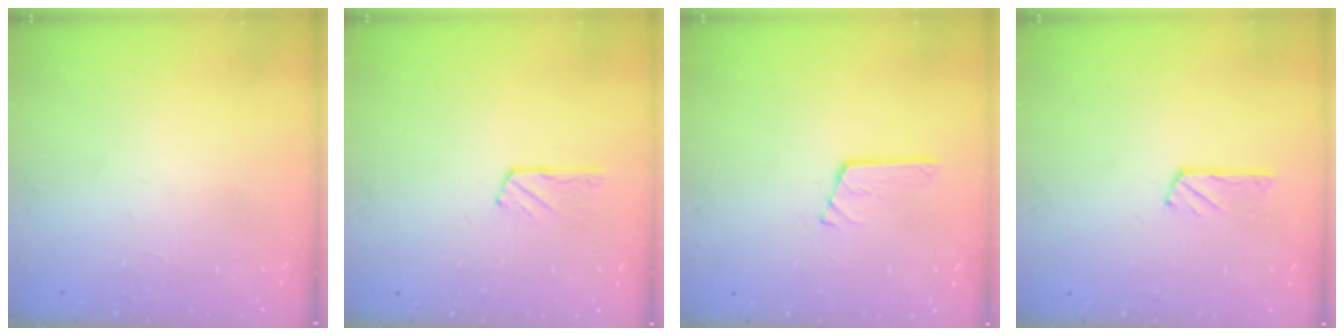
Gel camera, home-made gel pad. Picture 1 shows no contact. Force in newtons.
{"total": 3.8, "press": 3.8, "slide": 0.5}
{"total": 2.9, "press": 2.9, "slide": 0.2}
{"total": 2.7, "press": 2.7, "slide": 0.1}